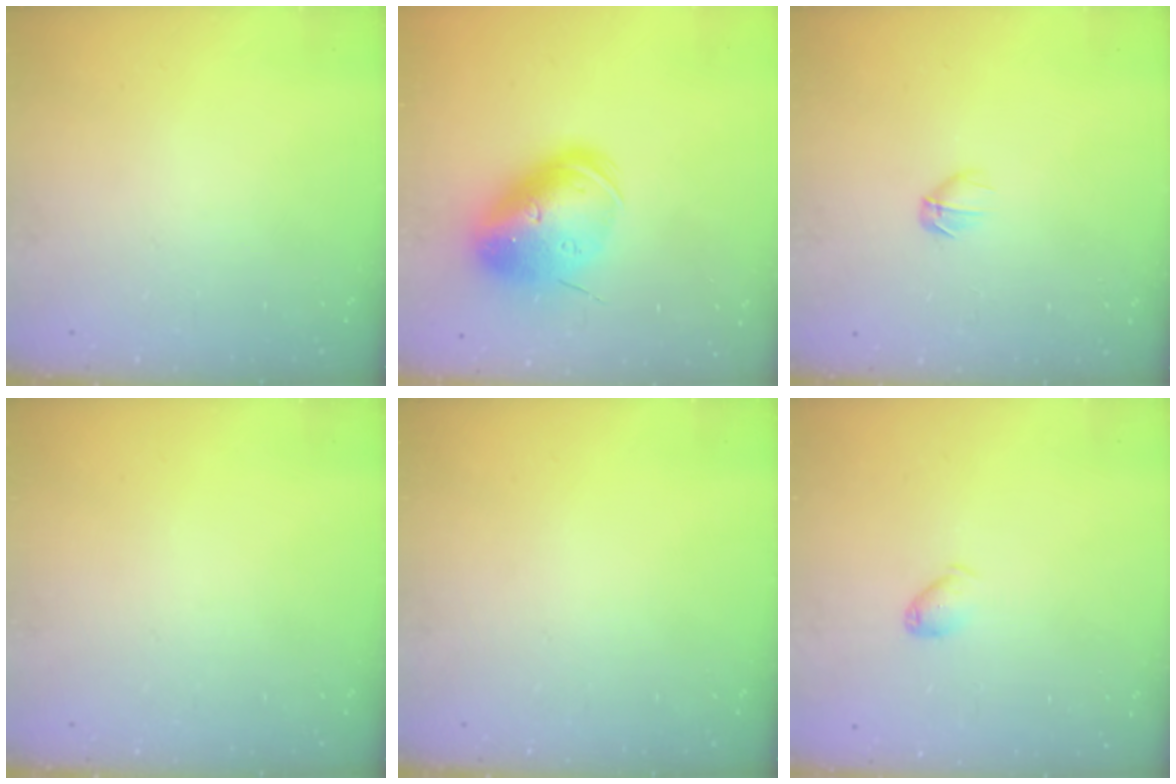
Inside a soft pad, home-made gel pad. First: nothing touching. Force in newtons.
{"total": 18.3, "press": 18.0, "slide": 3.3}
{"total": 3.7, "press": 3.5, "slide": 1.2}
{"total": 0.0}
{"total": 0.0}
{"total": 4.8, "press": 4.7, "slide": 0.9}